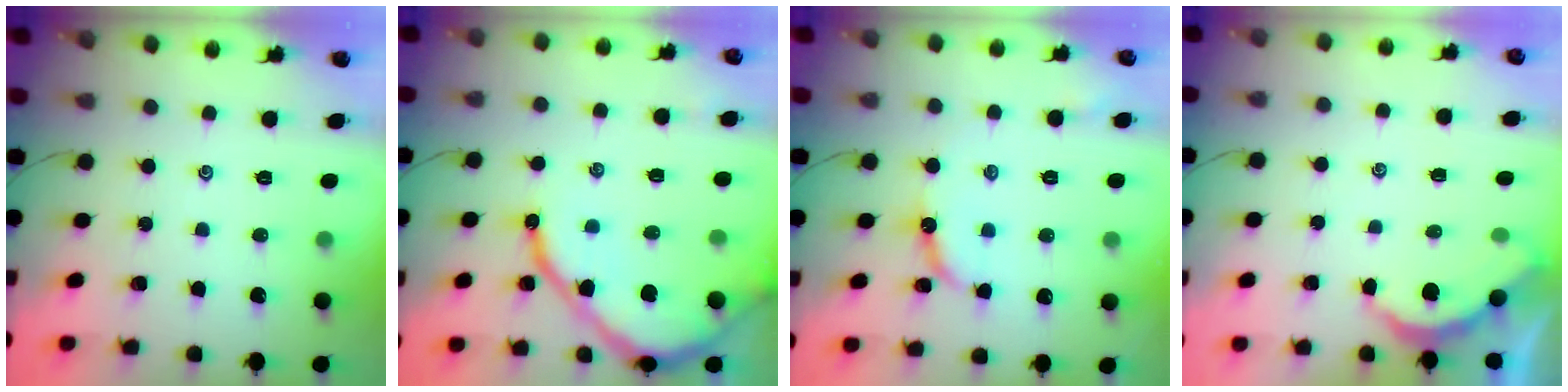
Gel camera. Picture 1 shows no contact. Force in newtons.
{"total": 12.2, "press": 12.2, "slide": 1.2}
{"total": 8.3, "press": 8.2, "slide": 0.7}
{"total": 2.3, "press": 2.3, "slide": 0.3}